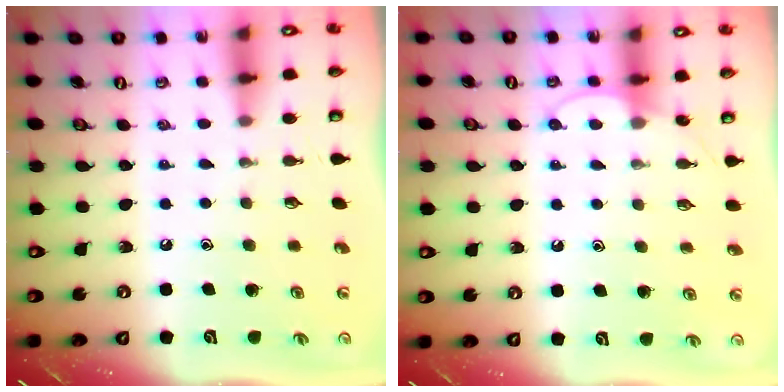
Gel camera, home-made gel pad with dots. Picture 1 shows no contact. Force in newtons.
{"total": 6.1, "press": 6.1, "slide": 0.6}